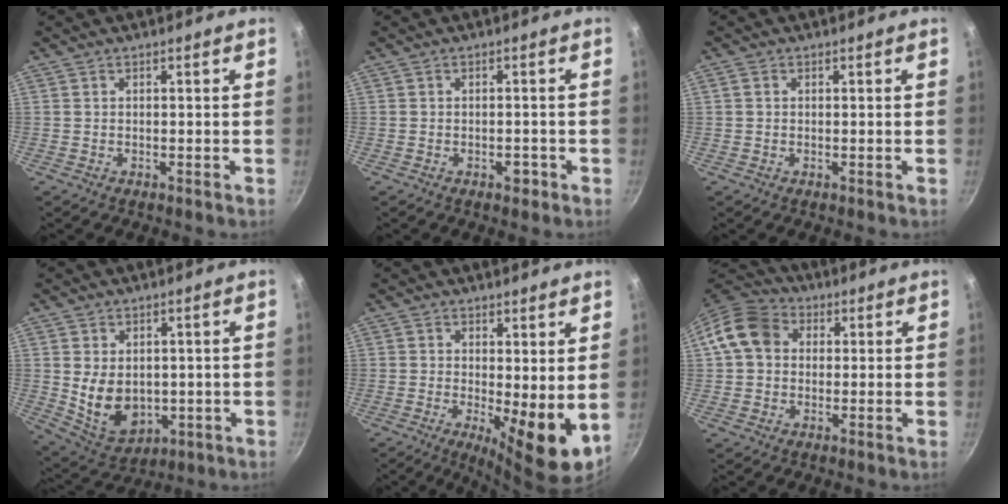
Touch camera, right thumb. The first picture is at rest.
{"total": 2.0, "force": [-1.0, 1.2, 1.3], "torque": [-0.012, 0.012, -0.010]}
{"total": 0.9, "force": [0.3, 0.7, 0.5], "torque": [-0.009, 0.002, 0.003]}
{"total": 10.3, "force": [0.3, 7.5, 7.0], "torque": [-0.100, -0.020, 0.033]}
{"total": 8.6, "force": [0.2, 2.7, 8.2], "torque": [-0.108, -0.023, 0.008]}
{"total": 9.8, "force": [1.7, 8.1, 5.3], "torque": [-0.072, 0.021, 0.011]}